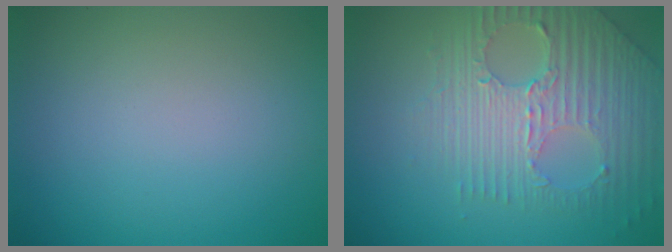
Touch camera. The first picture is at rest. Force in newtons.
{"total": 7.2, "press": 5.0, "slide": 5.3}